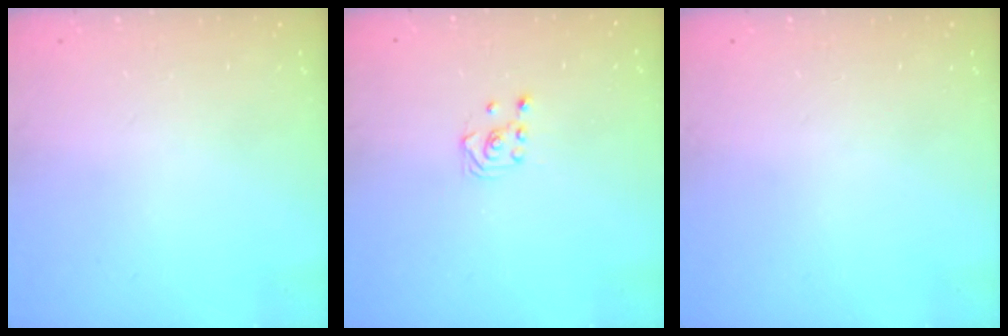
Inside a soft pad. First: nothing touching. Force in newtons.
{"total": 2.7, "press": 2.4, "slide": 1.2}
{"total": 0.0}